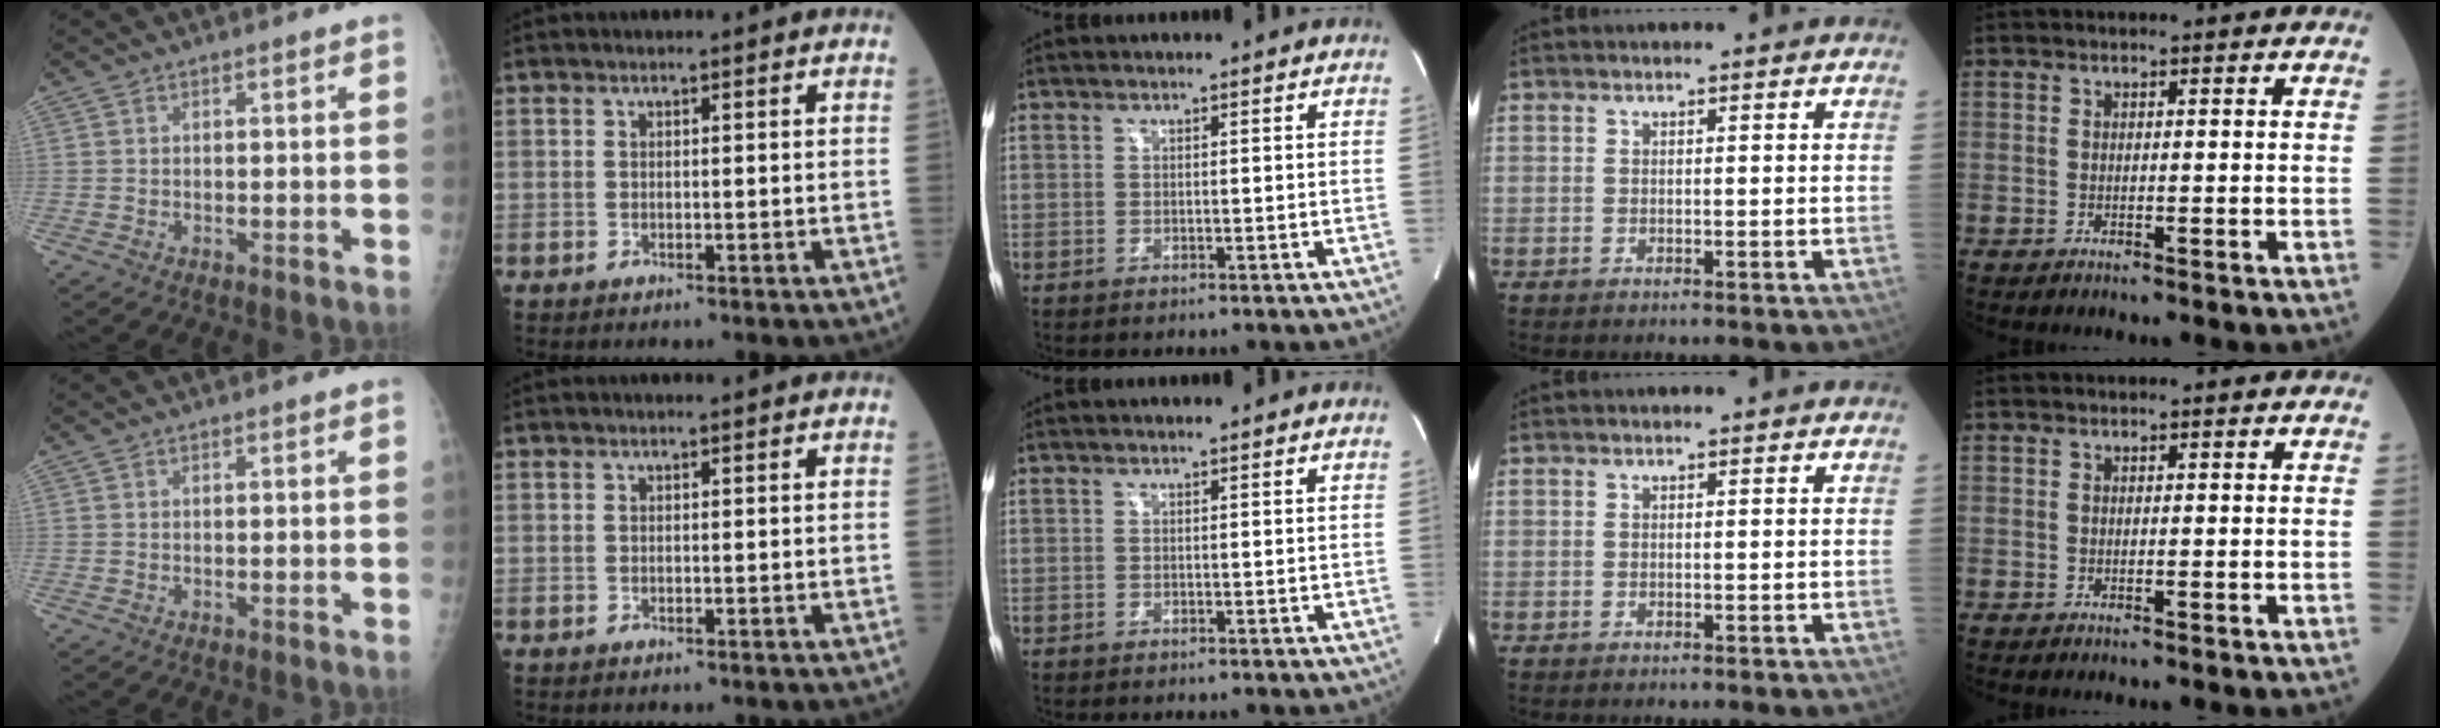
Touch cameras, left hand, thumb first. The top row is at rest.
{}